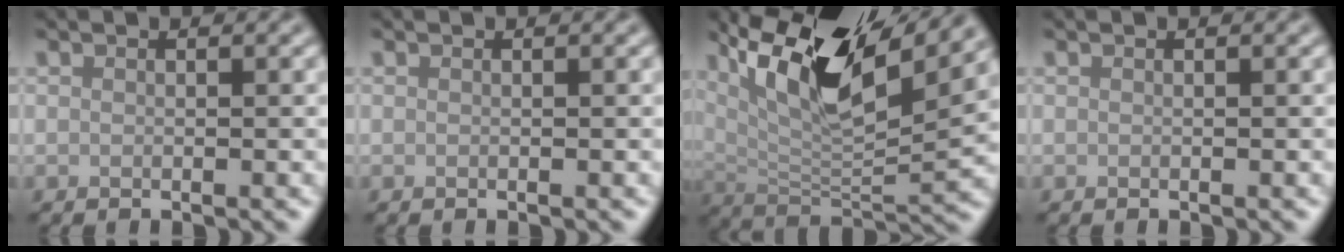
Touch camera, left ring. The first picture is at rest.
{"total": 0.0}
{"total": 12.3, "force": [6.9, 3.8, 9.5], "torque": [-0.169, 0.006, 0.129]}
{"total": 0.0}